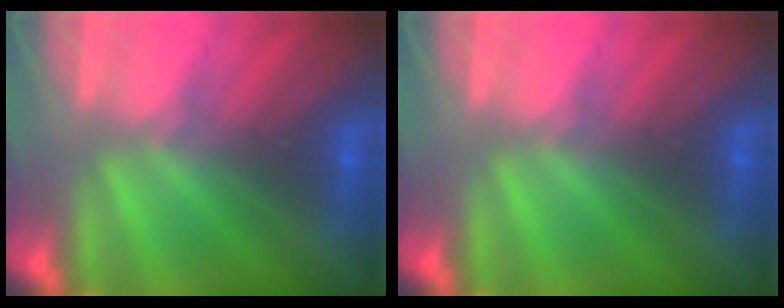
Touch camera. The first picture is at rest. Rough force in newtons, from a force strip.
{"total": 0.0}